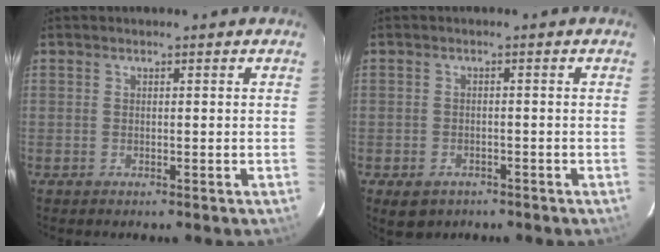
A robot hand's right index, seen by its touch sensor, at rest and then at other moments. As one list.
[{"total": 4.4, "force": [-2.6, 3.1, 1.6], "torque": [-0.042, -0.006, -0.034]}]